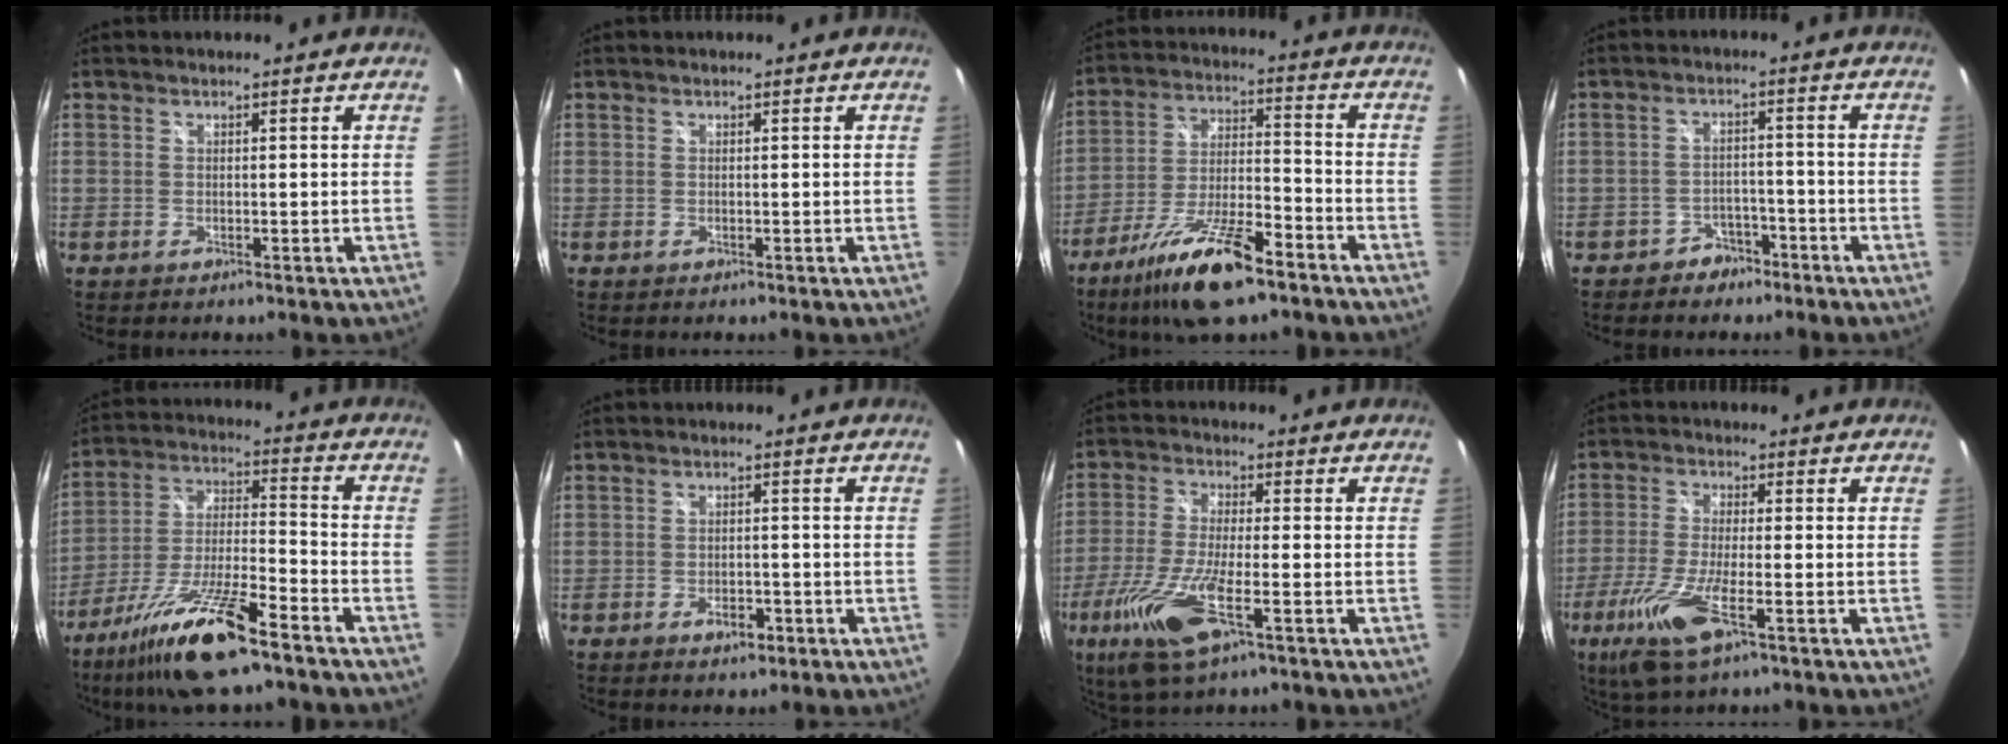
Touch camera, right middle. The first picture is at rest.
{"total": 0.0}
{"total": 15.8, "force": [-10.8, 4.1, 10.7], "torque": [-0.215, -0.023, -0.194]}
{"total": 4.7, "force": [-3.5, 3.0, 0.7], "torque": [-0.017, 0.016, -0.051]}
{"total": 17.0, "force": [-11.8, 2.8, 12.0], "torque": [-0.240, -0.022, -0.215]}
{"total": 3.2, "force": [-1.8, 1.7, 2.0], "torque": [-0.039, -0.003, -0.027]}
{"total": 12.5, "force": [-5.9, 3.0, 10.7], "torque": [-0.233, -0.030, -0.112]}
{"total": 10.6, "force": [-5.3, 2.2, 8.9], "torque": [-0.200, -0.027, -0.098]}